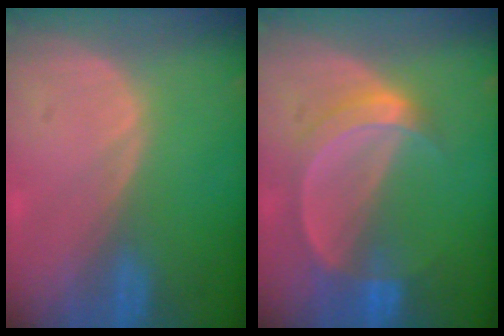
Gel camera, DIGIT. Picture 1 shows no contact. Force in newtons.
{"total": 5.9, "press": 5.4, "slide": 2.4}